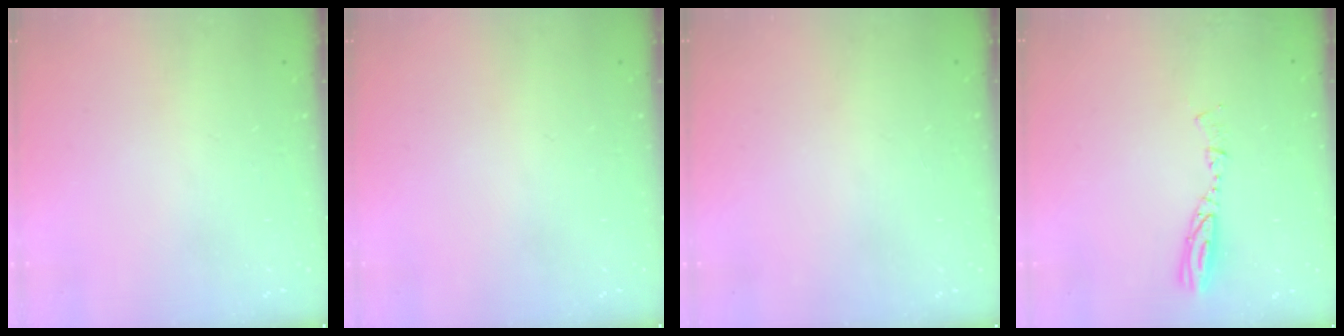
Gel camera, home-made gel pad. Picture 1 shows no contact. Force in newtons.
{"total": 0.0}
{"total": 0.0}
{"total": 5.7, "press": 5.7, "slide": 0.5}